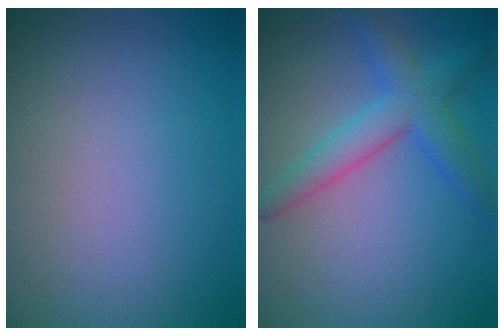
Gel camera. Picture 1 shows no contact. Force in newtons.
{"total": 2.9, "press": 2.9, "slide": 0.2}